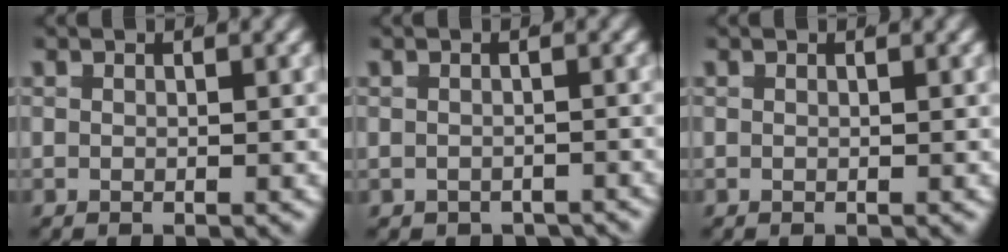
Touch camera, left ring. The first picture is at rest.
{"total": 2.8, "force": [-2.0, 1.9, 0.5], "torque": [-0.009, -0.017, -0.029]}
{"total": 0.0}